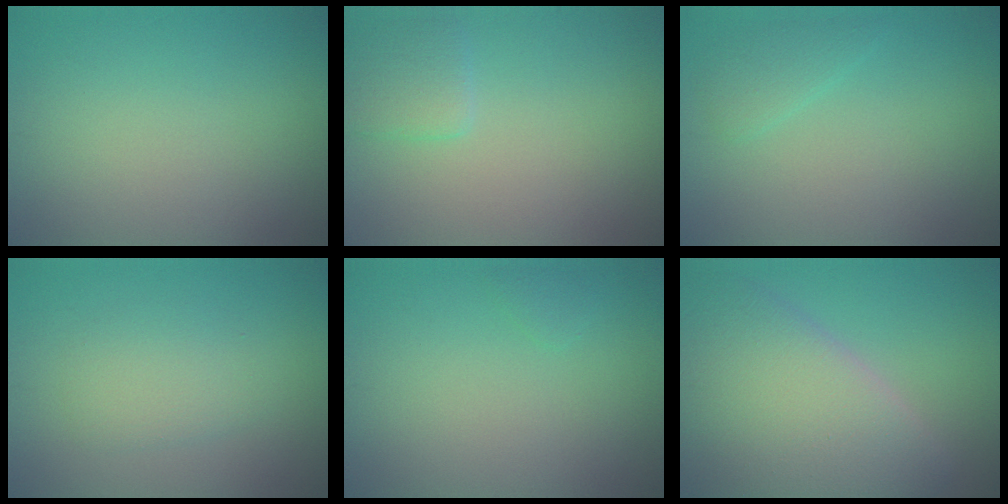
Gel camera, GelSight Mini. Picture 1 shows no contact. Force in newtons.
{"total": 1.9, "press": 1.9, "slide": 0.1}
{"total": 1.4, "press": 1.4, "slide": 0.1}
{"total": 2.4, "press": 2.4, "slide": 0.2}
{"total": 0.6, "press": 0.6, "slide": 0.0}
{"total": 9.6, "press": 9.6, "slide": 0.6}